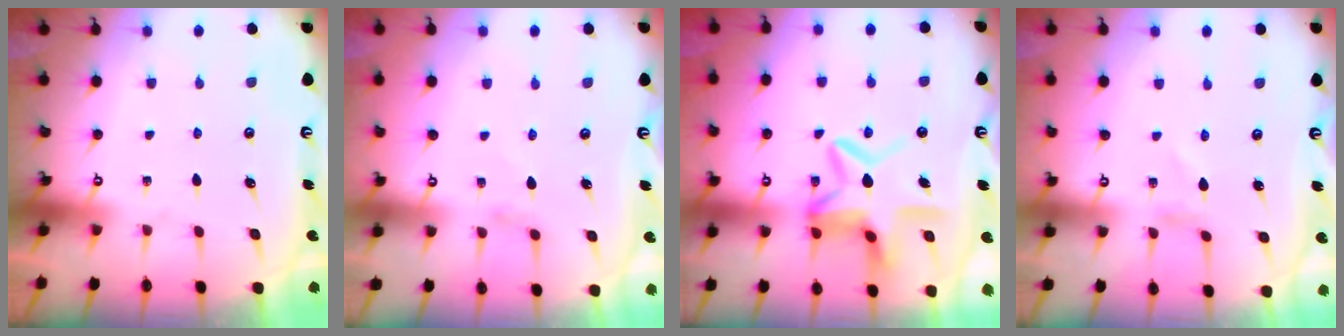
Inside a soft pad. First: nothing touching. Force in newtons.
{"total": 1.8, "press": 1.8, "slide": 0.3}
{"total": 12.3, "press": 12.2, "slide": 1.2}
{"total": 0.0}